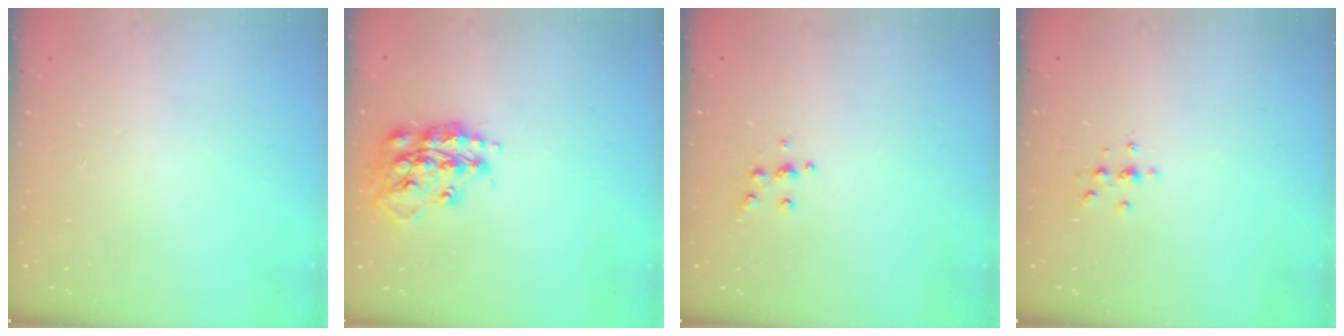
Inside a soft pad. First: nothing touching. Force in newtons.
{"total": 15.5, "press": 15.4, "slide": 1.3}
{"total": 5.3, "press": 5.2, "slide": 0.5}
{"total": 2.2, "press": 2.1, "slide": 0.2}